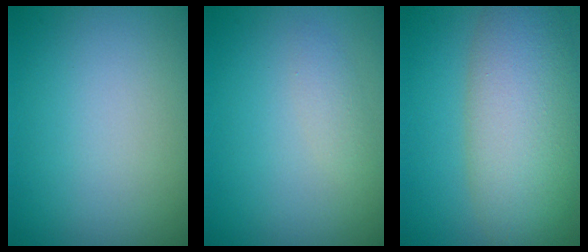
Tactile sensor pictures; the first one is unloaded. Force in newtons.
{"total": 1.2, "press": 1.2, "slide": 0.0}
{"total": 8.3, "press": 8.3, "slide": 0.5}